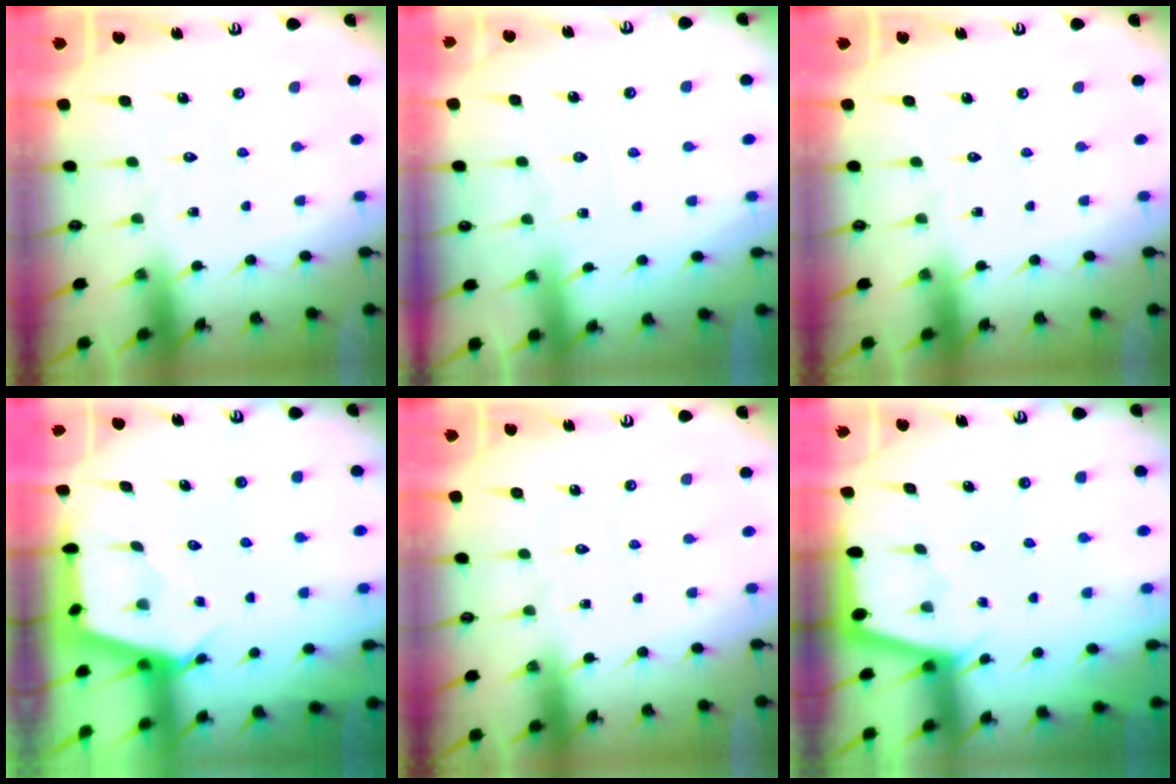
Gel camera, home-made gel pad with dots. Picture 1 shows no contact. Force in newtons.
{"total": 4.0, "press": 3.9, "slide": 0.6}
{"total": 0.0}
{"total": 2.6, "press": 2.6, "slide": 0.4}
{"total": 0.0}
{"total": 1.8, "press": 1.8, "slide": 0.4}